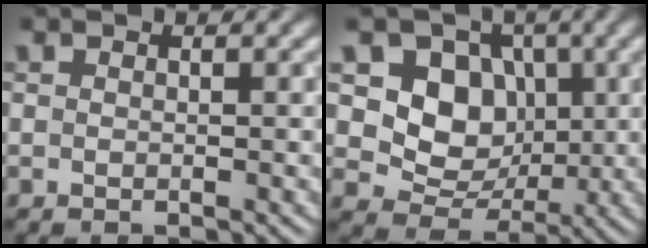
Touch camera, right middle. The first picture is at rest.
{"total": 6.8, "force": [1.3, 5.6, 3.7], "torque": [-0.054, -0.006, 0.007]}